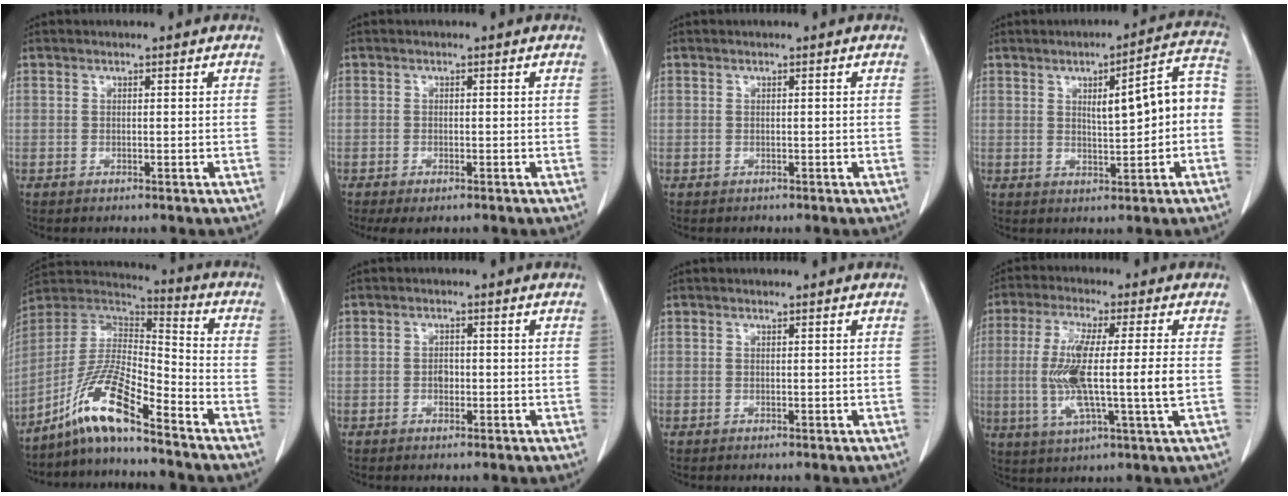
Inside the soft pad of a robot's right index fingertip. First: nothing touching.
{"total": 2.4, "force": [-1.5, 0.9, 1.6], "torque": [-0.022, -0.005, -0.019]}
{"total": 0.0}
{"total": 9.8, "force": [0.1, 2.0, 9.6], "torque": [-0.121, 0.034, 0.003]}
{"total": 12.0, "force": [-8.7, 0.8, 8.2], "torque": [-0.161, 0.012, -0.167]}
{"total": 1.5, "force": [-0.4, 1.0, 1.1], "torque": [-0.016, 0.004, -0.005]}
{"total": 0.0}
{"total": 12.5, "force": [-0.6, 0.6, 12.5], "torque": [-0.250, -0.009, -0.014]}